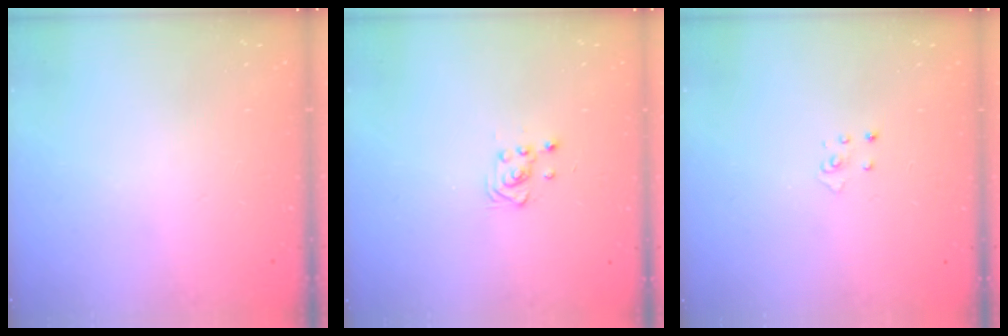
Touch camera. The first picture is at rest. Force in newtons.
{"total": 3.7, "press": 3.6, "slide": 0.5}
{"total": 2.8, "press": 2.8, "slide": 0.3}